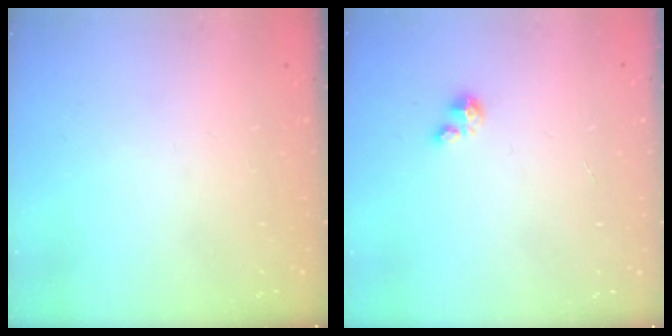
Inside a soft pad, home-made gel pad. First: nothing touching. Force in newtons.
{"total": 1.0, "press": 1.0, "slide": 0.2}